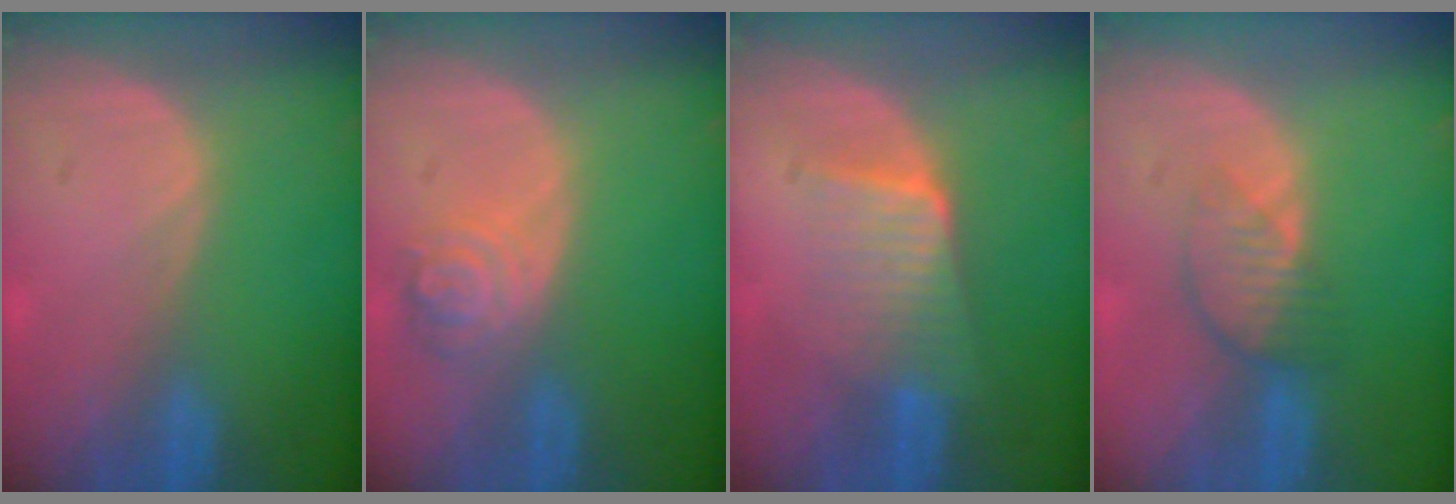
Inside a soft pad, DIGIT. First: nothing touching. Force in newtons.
{"total": 4.6, "press": 4.2, "slide": 1.8}
{"total": 6.3, "press": 5.6, "slide": 2.8}
{"total": 4.0, "press": 3.6, "slide": 1.9}